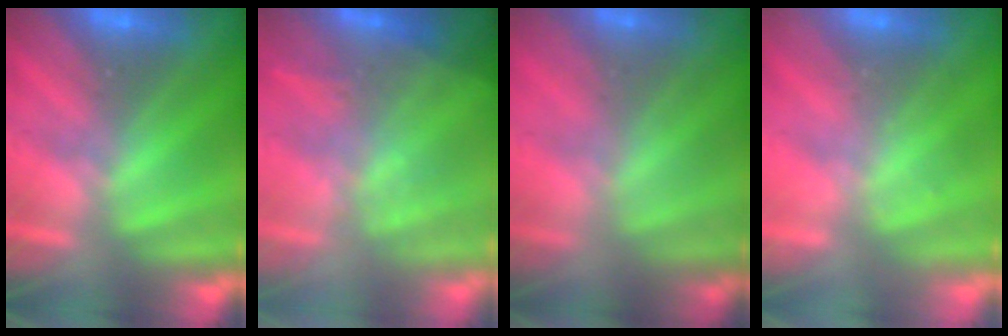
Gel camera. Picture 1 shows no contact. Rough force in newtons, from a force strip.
{"total": 2.5}
{"total": 1.6}
{"total": 2.3}